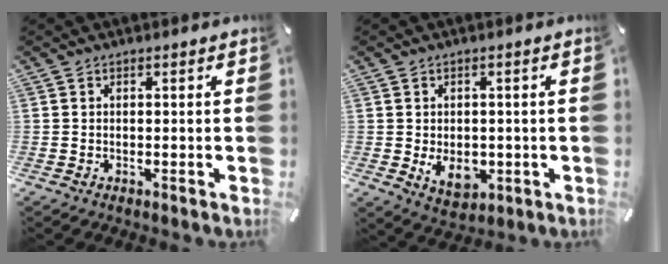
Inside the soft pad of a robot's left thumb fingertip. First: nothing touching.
{"total": 6.6, "force": [-1.2, 4.8, 4.3], "torque": [-0.067, -0.007, -0.023]}